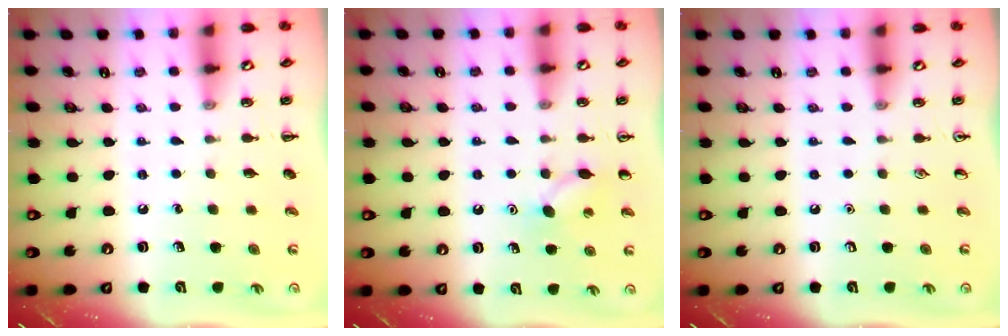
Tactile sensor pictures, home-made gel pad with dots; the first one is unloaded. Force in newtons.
{"total": 7.2, "press": 6.9, "slide": 2.0}
{"total": 0.0}